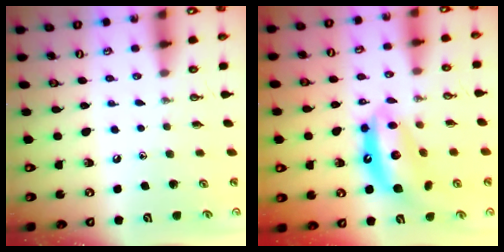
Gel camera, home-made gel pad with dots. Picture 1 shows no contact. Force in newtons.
{"total": 11.7, "press": 11.7, "slide": 0.9}